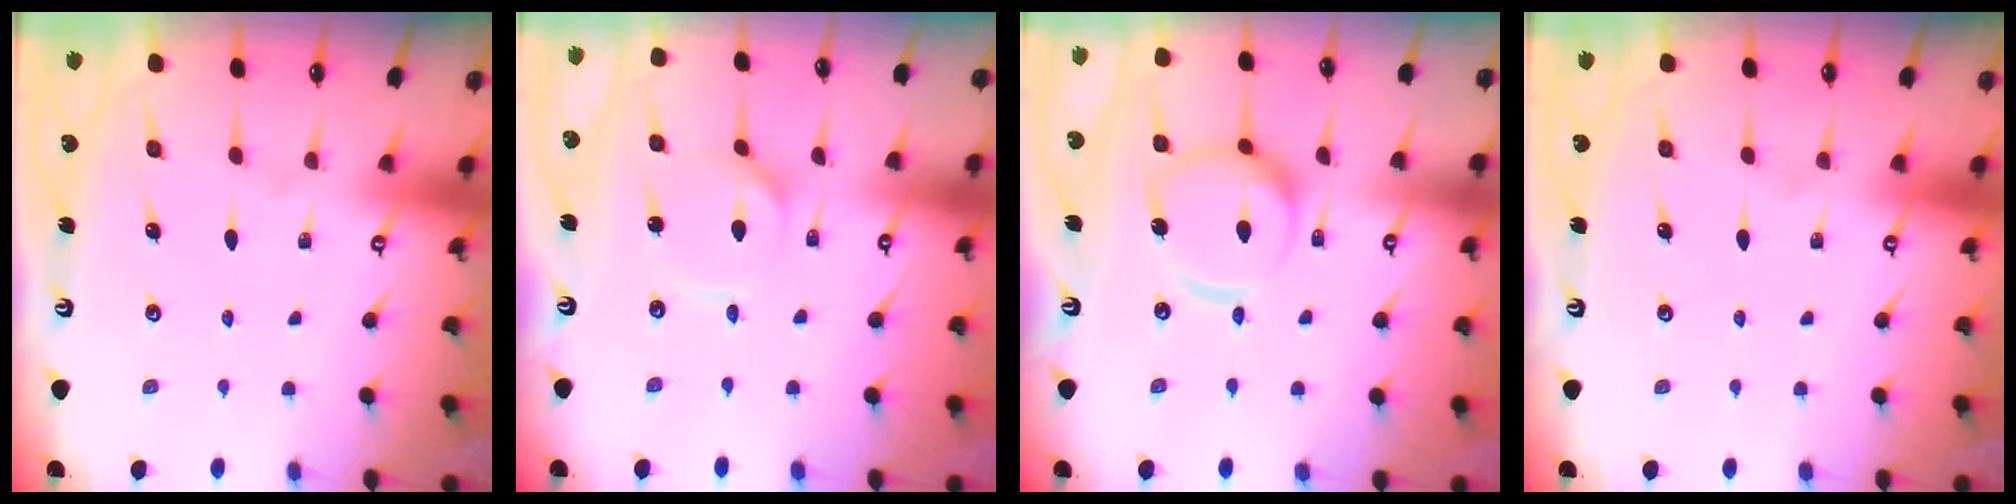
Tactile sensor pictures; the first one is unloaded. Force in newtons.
{"total": 3.2, "press": 3.2, "slide": 0.4}
{"total": 15.5, "press": 15.4, "slide": 1.5}
{"total": 0.0}